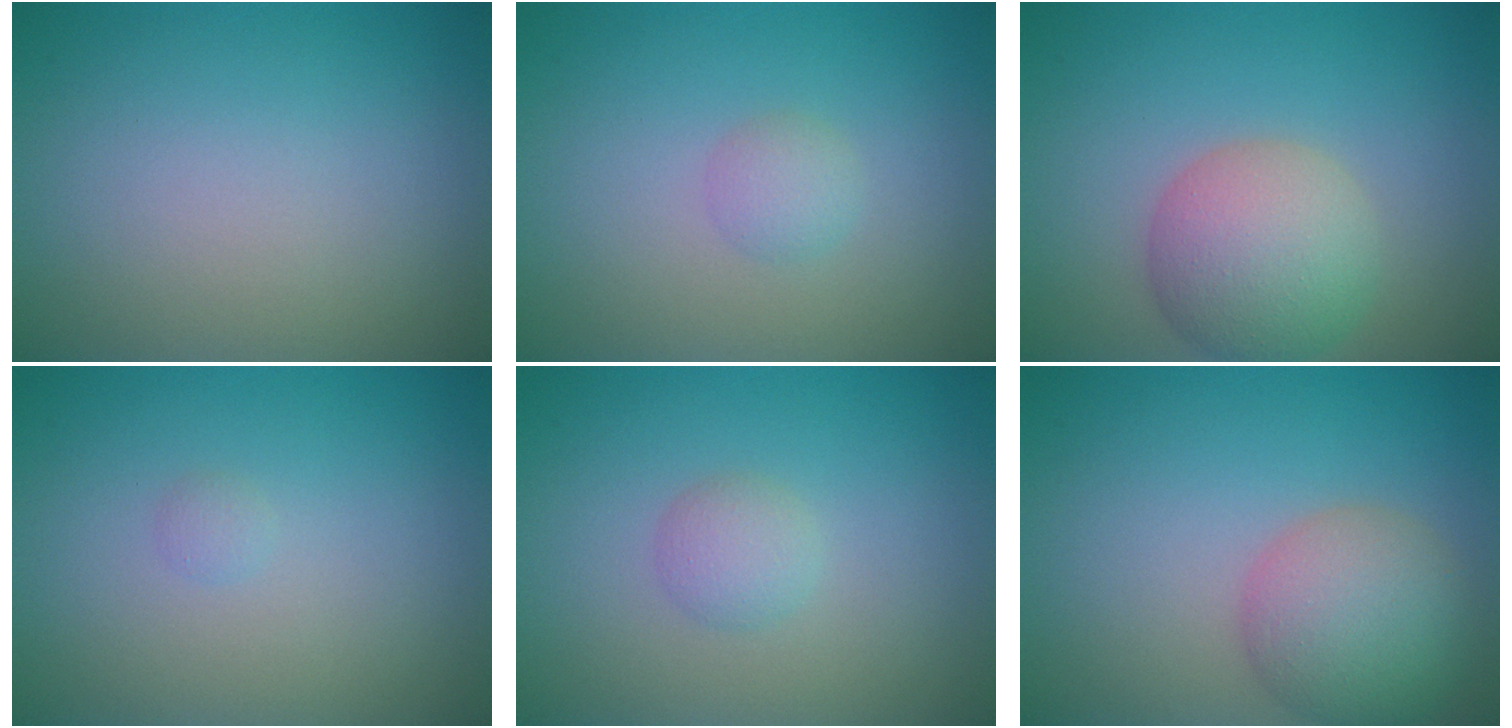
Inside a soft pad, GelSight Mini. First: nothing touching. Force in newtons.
{"total": 1.3, "press": 1.3, "slide": 0.1}
{"total": 5.8, "press": 5.8, "slide": 0.4}
{"total": 0.5, "press": 0.5, "slide": 0.0}
{"total": 1.5, "press": 1.5, "slide": 0.1}
{"total": 5.6, "press": 5.6, "slide": 0.3}